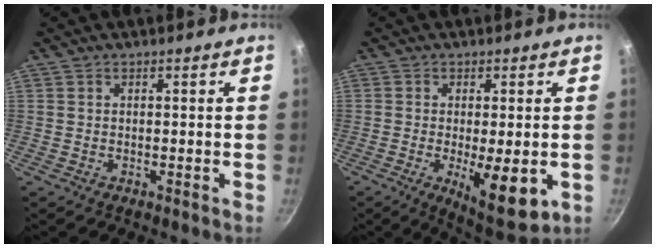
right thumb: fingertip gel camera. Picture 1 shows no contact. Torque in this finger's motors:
{"motor_torque": [-0.40, 0.82, 0.64, -0.10, 0.06]}